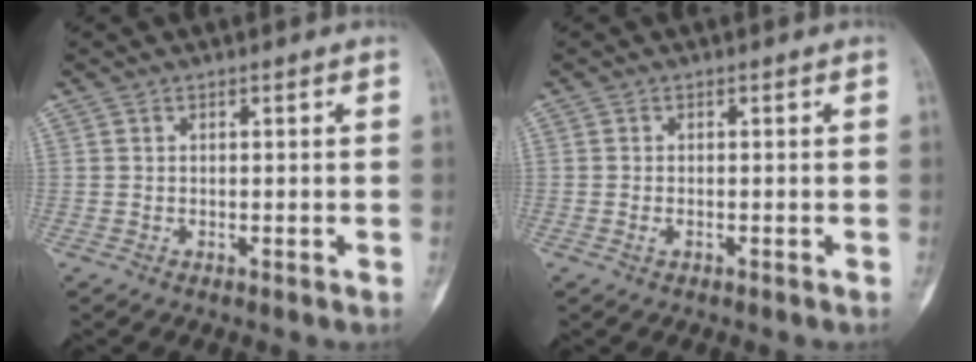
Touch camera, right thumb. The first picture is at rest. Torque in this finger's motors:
{"motor_torque": [-0.42, -0.11, -0.02, 0.13, 0.07]}